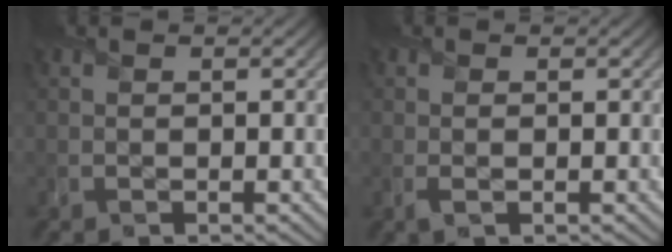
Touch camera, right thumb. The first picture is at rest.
{"total": 0.6, "force": [-0.1, 0.3, 0.6], "torque": [-0.013, -0.002, -0.002]}